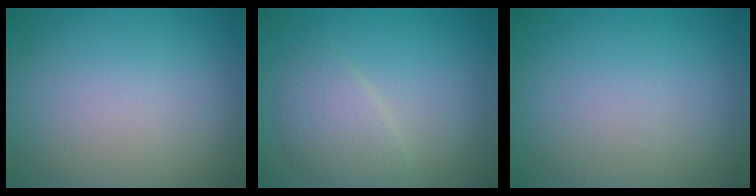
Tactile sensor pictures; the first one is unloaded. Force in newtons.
{"total": 2.5, "press": 2.5, "slide": 0.1}
{"total": 0.0}